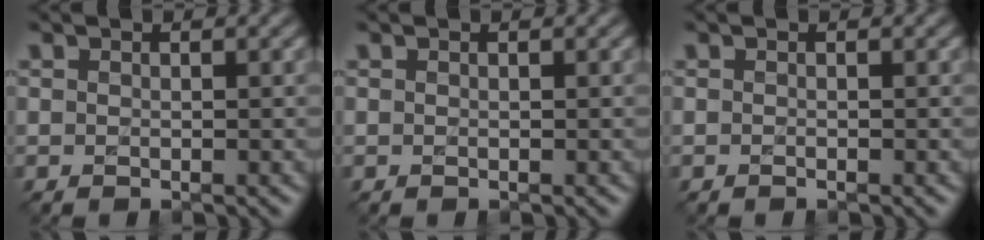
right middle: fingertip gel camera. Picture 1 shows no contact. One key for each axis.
{"total": 0.0}
{"total": 0.0}